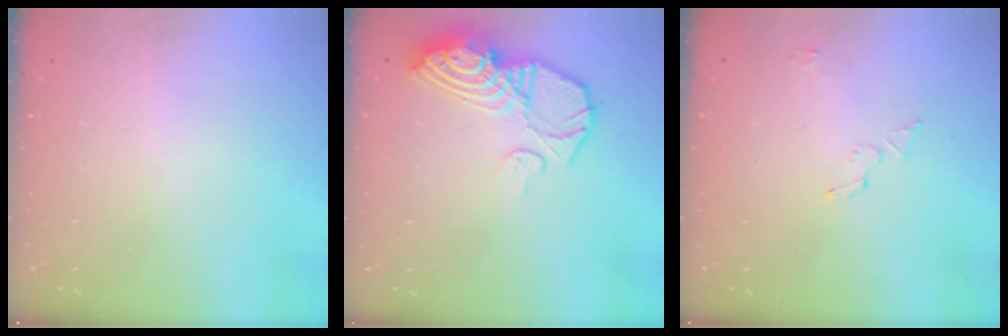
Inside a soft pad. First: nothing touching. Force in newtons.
{"total": 13.5, "press": 13.5, "slide": 1.1}
{"total": 4.0, "press": 4.0, "slide": 0.1}